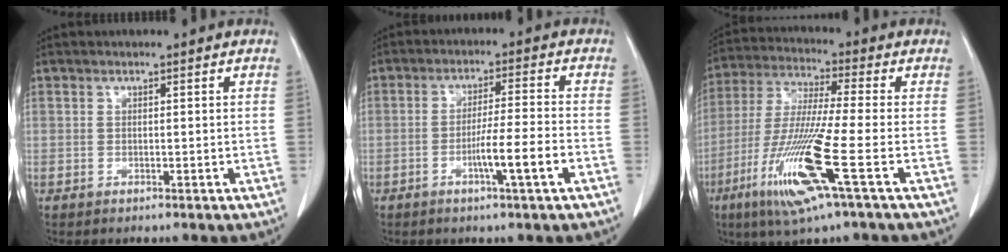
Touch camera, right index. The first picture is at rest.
{"total": 6.9, "force": [-2.7, -0.6, 6.3], "torque": [-0.105, -0.007, -0.047]}
{"total": 14.7, "force": [-5.9, -0.5, 13.5], "torque": [-0.282, -0.028, -0.116]}